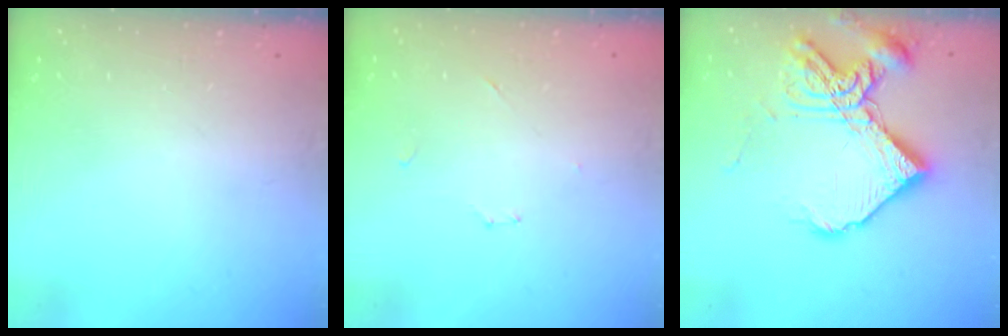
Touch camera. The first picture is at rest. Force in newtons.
{"total": 3.0, "press": 3.0, "slide": 0.2}
{"total": 15.3, "press": 15.2, "slide": 1.4}